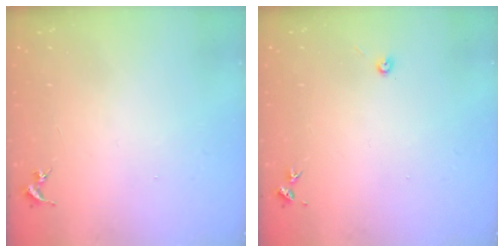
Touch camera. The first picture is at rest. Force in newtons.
{"total": 2.0, "press": 2.0, "slide": 0.3}